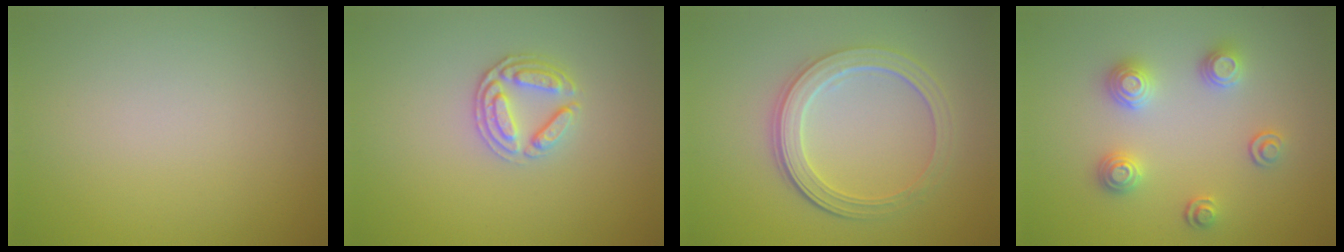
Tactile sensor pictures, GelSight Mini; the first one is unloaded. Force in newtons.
{"total": 2.6, "press": 2.5, "slide": 0.8}
{"total": 4.5, "press": 3.6, "slide": 2.7}
{"total": 3.1, "press": 2.8, "slide": 1.4}